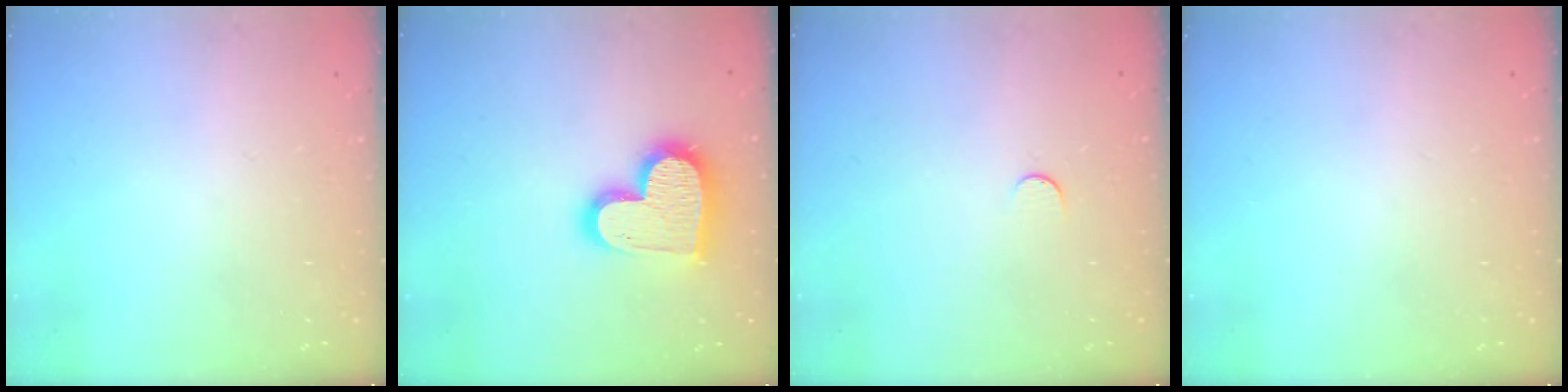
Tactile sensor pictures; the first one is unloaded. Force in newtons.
{"total": 17.5, "press": 17.4, "slide": 1.6}
{"total": 4.1, "press": 4.1, "slide": 0.5}
{"total": 0.0}